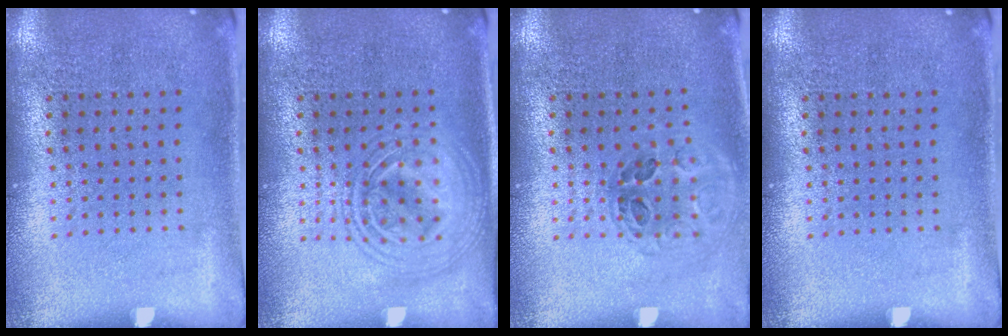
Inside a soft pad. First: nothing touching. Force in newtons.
{"total": 2.6, "press": 2.6, "slide": 0.3}
{"total": 1.0, "press": 1.0, "slide": 0.3}
{"total": 0.0}